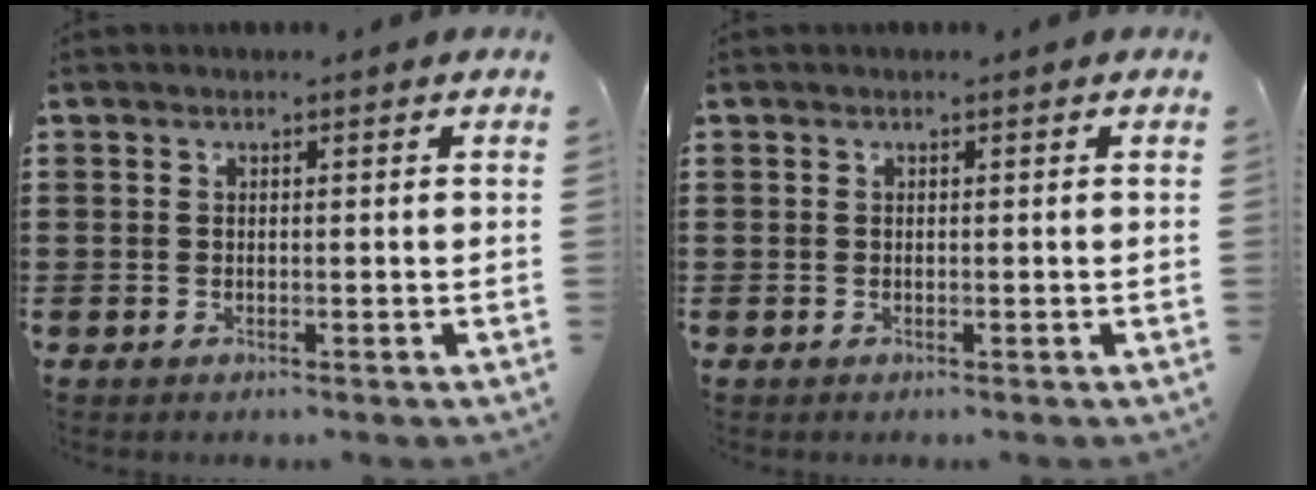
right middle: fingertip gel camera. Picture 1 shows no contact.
{"total": 0.0}